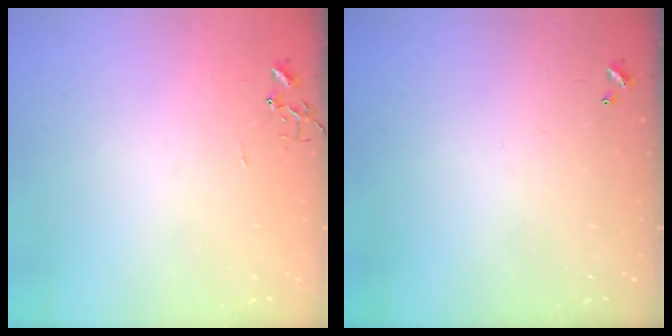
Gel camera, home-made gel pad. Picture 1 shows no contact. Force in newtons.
{"total": 0.0}